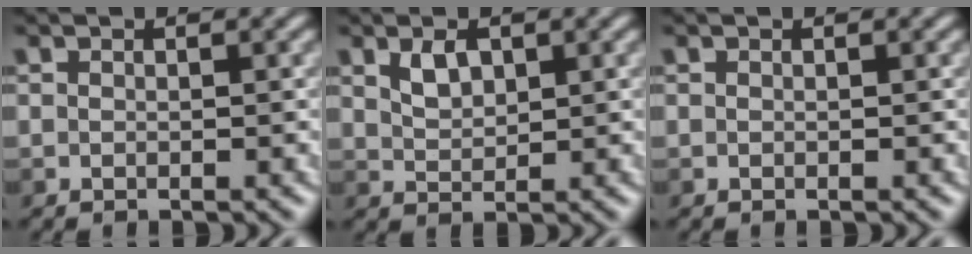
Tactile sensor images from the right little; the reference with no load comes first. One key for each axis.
{"total": 1.6, "fx": 0.5, "fy": 0.9, "fz": 1.2, "tx": -0.032, "ty": 0.001, "tz": 0.014}
{"total": 0.0}